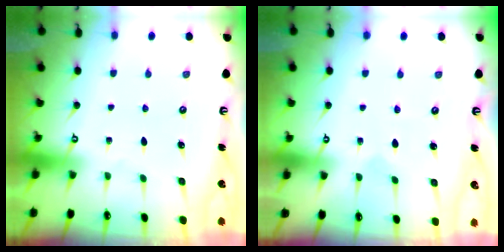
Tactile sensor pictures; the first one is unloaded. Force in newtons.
{"total": 0.9, "press": 0.9, "slide": 0.0}